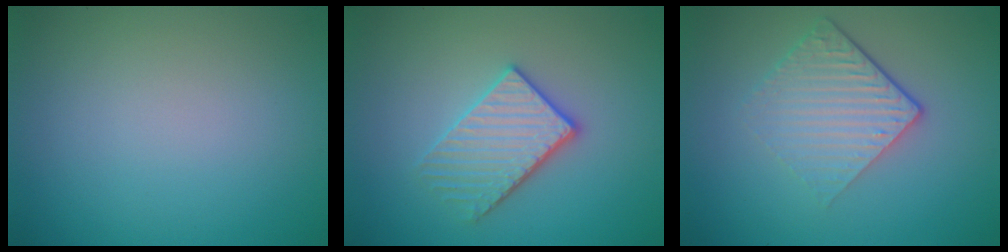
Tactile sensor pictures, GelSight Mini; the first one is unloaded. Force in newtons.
{"total": 3.4, "press": 3.1, "slide": 1.2}
{"total": 4.5, "press": 3.0, "slide": 3.3}